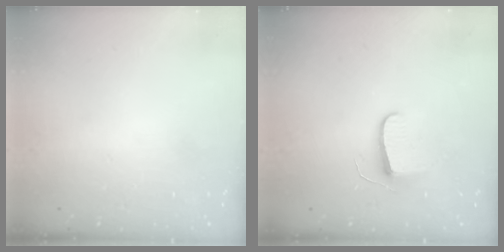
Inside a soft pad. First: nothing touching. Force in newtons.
{"total": 7.1, "press": 7.1, "slide": 0.7}